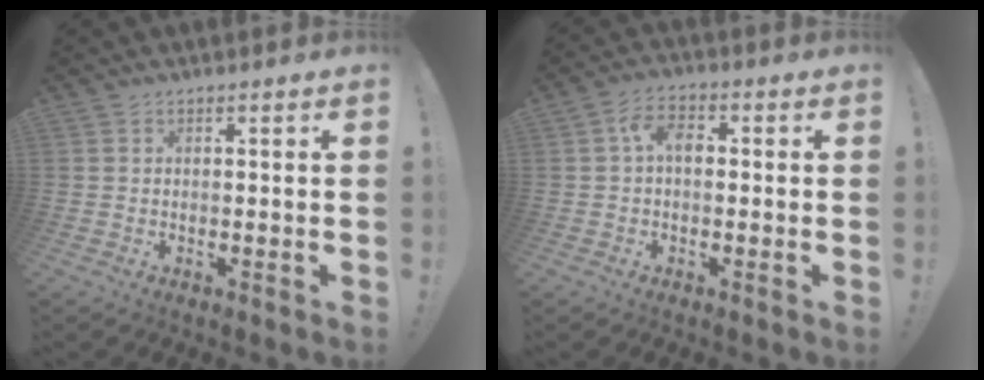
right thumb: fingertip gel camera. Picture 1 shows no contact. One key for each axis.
{"total": 6.5, "fx": 0.8, "fy": 3.9, "fz": 5.1, "tx": -0.110, "ty": 0.007, "tz": 0.013}